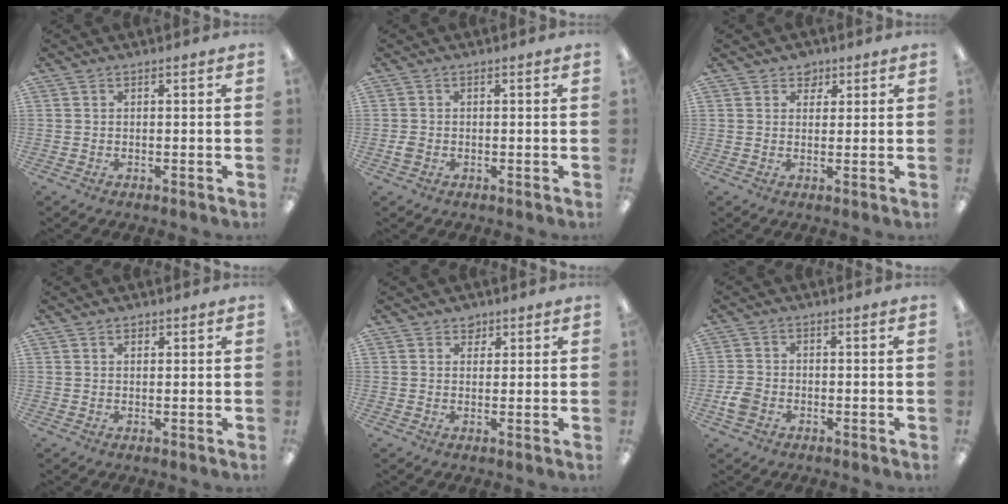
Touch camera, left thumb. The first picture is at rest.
{"total": 1.7, "force": [-0.4, 1.3, 0.9], "torque": [-0.016, 0.003, -0.006]}
{"total": 3.3, "force": [2.3, 2.4, 0.3], "torque": [0.001, -0.005, 0.041]}
{"total": 1.2, "force": [1.0, 0.6, 0.5], "torque": [-0.004, -0.002, 0.016]}
{"total": 2.5, "force": [1.9, 1.7, 0.3], "torque": [0.007, -0.007, 0.033]}
{"total": 4.0, "force": [-1.5, 2.9, 2.2], "torque": [-0.040, 0.009, -0.027]}